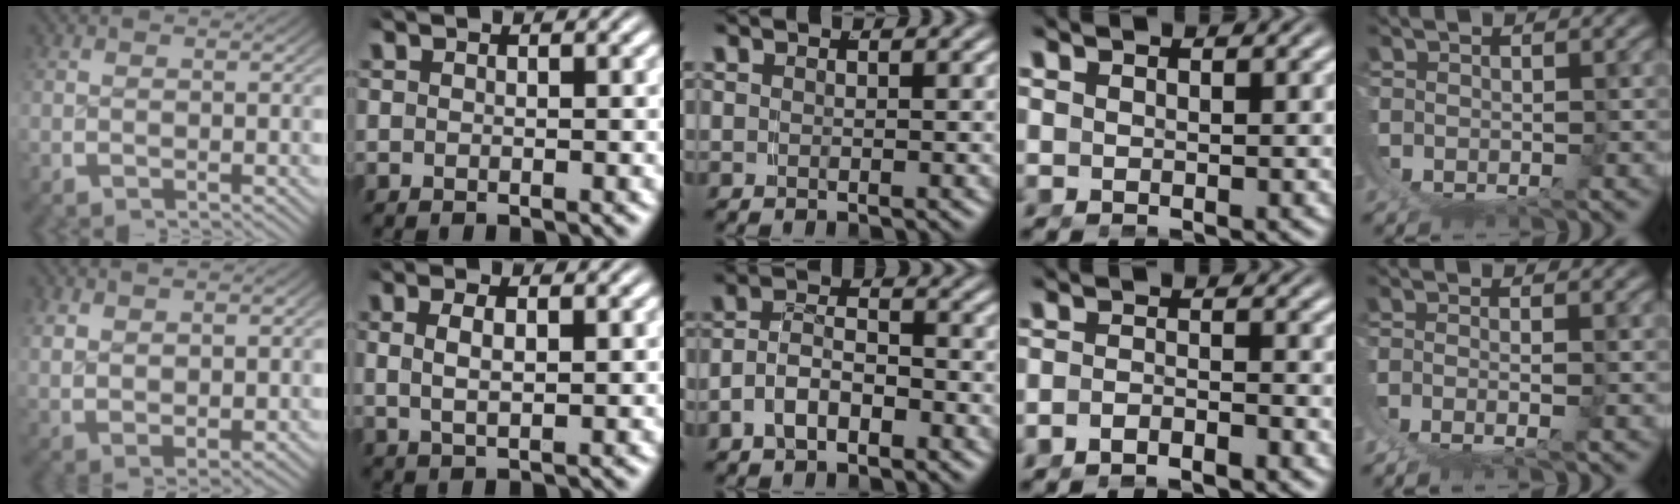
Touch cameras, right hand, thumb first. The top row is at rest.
{"thumb": {"total": 4.6, "force": [1.5, 2.8, 3.3], "torque": [-0.064, -0.012, 0.044]}, "index": {"total": 3.0, "force": [0.7, 1.5, 2.5], "torque": [-0.046, -0.002, 0.020]}, "middle": {"total": 4.5, "force": [-2.2, 3.0, 2.5], "torque": [-0.046, -0.009, -0.036]}, "ring": {"total": 2.6, "force": [-2.4, 0.3, 0.8], "torque": [-0.013, -0.005, -0.041]}, "little": {"total": 2.5, "force": [-0.5, 0.4, 2.4], "torque": [-0.056, -0.015, 0.001]}}